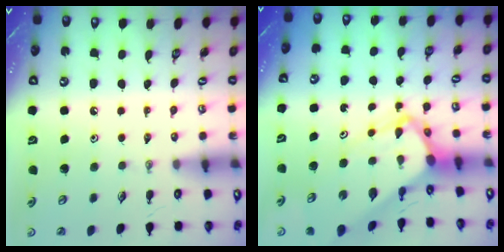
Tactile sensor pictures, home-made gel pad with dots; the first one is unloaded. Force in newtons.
{"total": 9.2, "press": 9.1, "slide": 0.9}